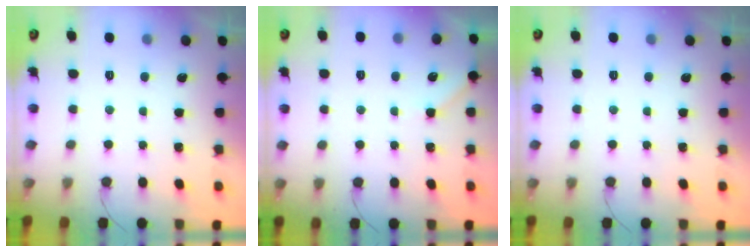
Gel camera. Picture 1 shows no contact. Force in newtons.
{"total": 3.7, "press": 3.7, "slide": 0.4}
{"total": 0.0}